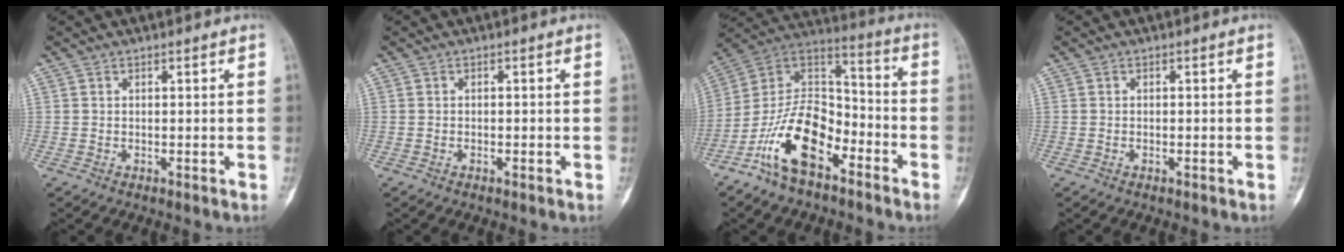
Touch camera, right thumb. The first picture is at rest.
{"total": 0.7, "force": [-0.3, 0.4, 0.5], "torque": [-0.011, 0.004, -0.005]}
{"total": 16.9, "force": [-9.0, 8.8, 11.3], "torque": [-0.193, 0.079, -0.173]}
{"total": 0.0}